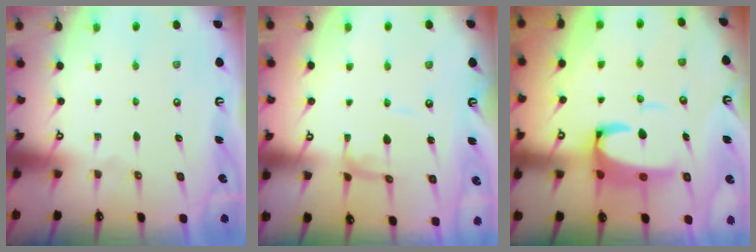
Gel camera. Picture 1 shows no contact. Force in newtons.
{"total": 0.9, "press": 0.9, "slide": 0.1}
{"total": 7.5, "press": 7.5, "slide": 1.1}